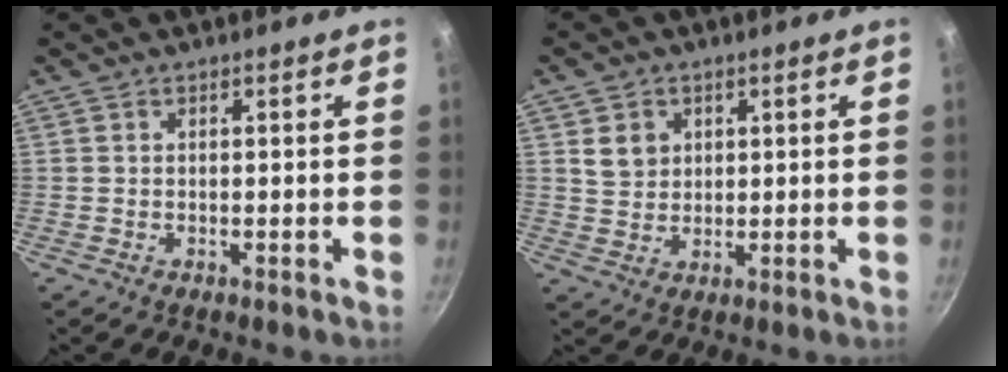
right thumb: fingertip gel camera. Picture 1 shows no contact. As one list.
[{"total": 4.7, "force": [1.5, 4.0, 1.9], "torque": [-0.015, -0.002, 0.032]}]